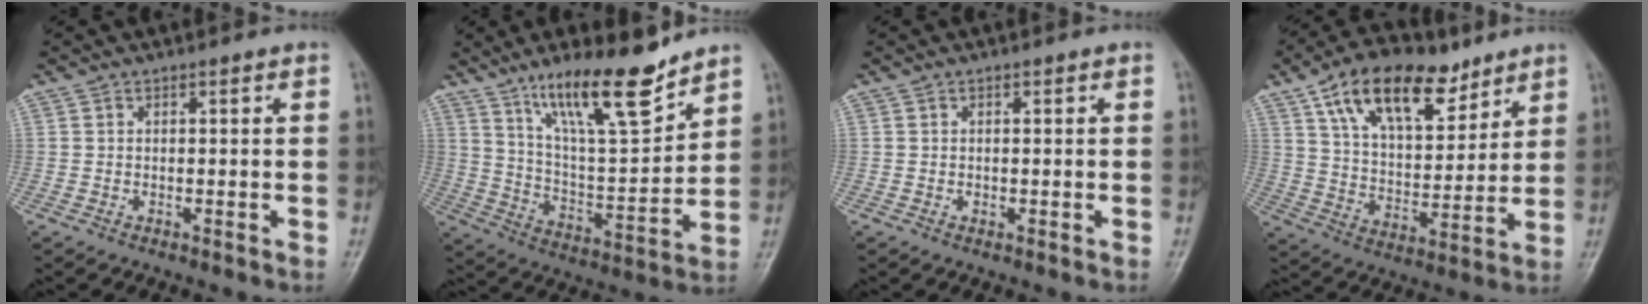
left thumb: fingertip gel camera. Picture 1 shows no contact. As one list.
[{"total": 16.7, "force": [11.9, 3.8, 11.0], "torque": [-0.164, -0.075, 0.217]}, {"total": 0.6, "force": [0.0, 0.5, 0.3], "torque": [-0.003, 0.000, 0.000]}, {"total": 18.5, "force": [10.9, 9.5, 11.6], "torque": [-0.152, -0.038, 0.190]}]